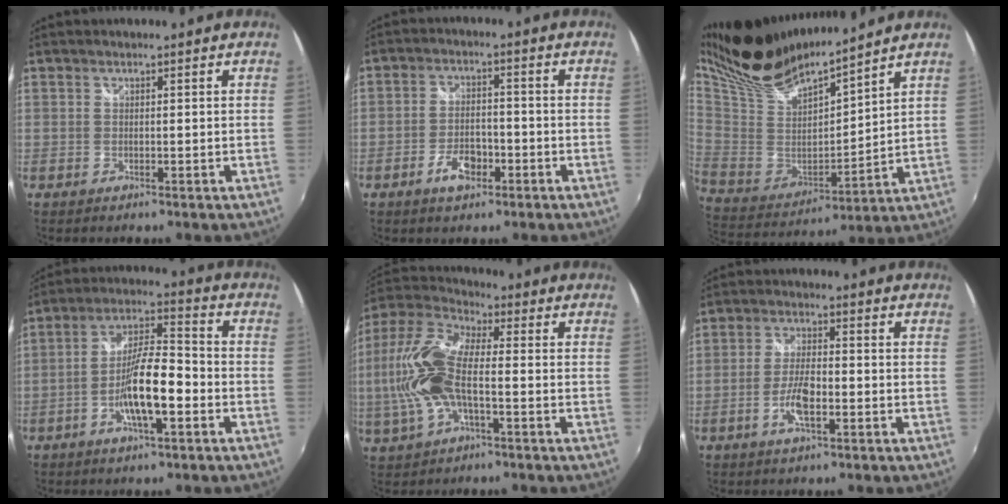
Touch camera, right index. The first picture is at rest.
{"total": 5.7, "force": [-3.1, 2.9, 3.7], "torque": [-0.079, 0.001, -0.051]}
{"total": 20.0, "force": [15.9, 5.2, 11.0], "torque": [-0.216, 0.010, 0.308]}
{"total": 11.1, "force": [-4.0, 2.5, 10.0], "torque": [-0.190, 0.005, -0.072]}
{"total": 14.6, "force": [-2.0, 6.1, 13.1], "torque": [-0.278, 0.007, -0.043]}
{"total": 5.8, "force": [-2.3, 1.8, 5.0], "torque": [-0.104, 0.000, -0.045]}